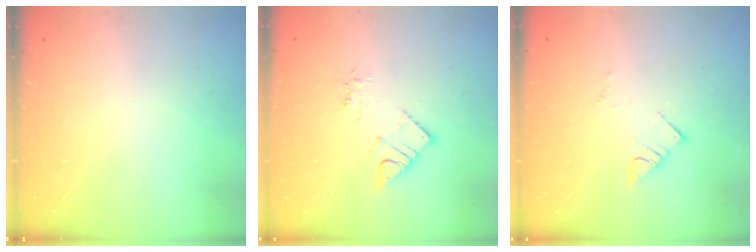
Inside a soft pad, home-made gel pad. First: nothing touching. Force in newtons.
{"total": 6.3, "press": 6.3, "slide": 0.4}
{"total": 3.9, "press": 3.9, "slide": 0.2}